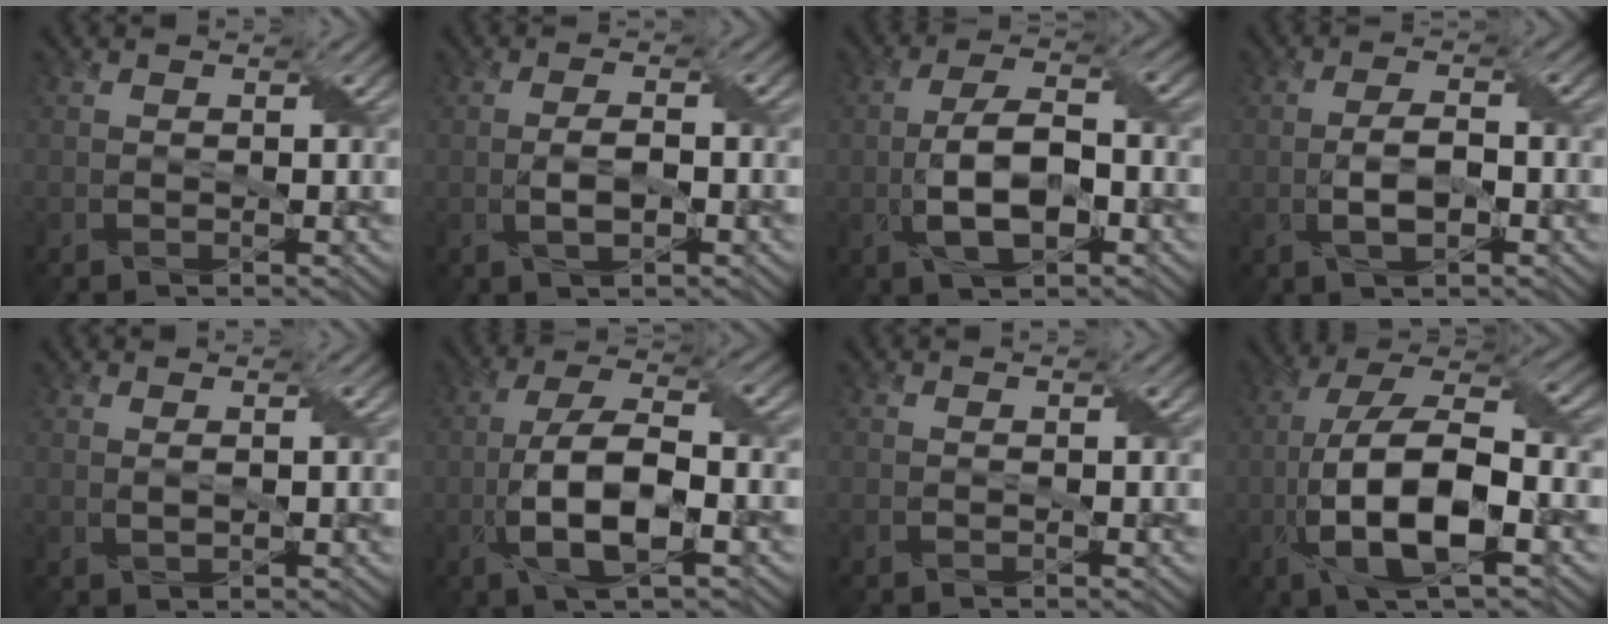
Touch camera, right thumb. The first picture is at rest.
{"total": 3.3, "force": [-0.9, 1.2, 2.9], "torque": [-0.064, 0.001, -0.017]}
{"total": 8.7, "force": [-2.3, 3.9, 7.4], "torque": [-0.146, 0.009, -0.043]}
{"total": 4.6, "force": [-1.3, 1.9, 3.9], "torque": [-0.084, 0.002, -0.026]}
{"total": 1.1, "force": [0.4, 0.2, 1.0], "torque": [-0.027, 0.003, 0.012]}
{"total": 10.1, "force": [-2.9, 3.5, 9.0], "torque": [-0.179, 0.009, -0.056]}
{"total": 0.0}
{"total": 14.0, "force": [-3.7, 5.4, 12.3], "torque": [-0.262, -0.001, -0.072]}